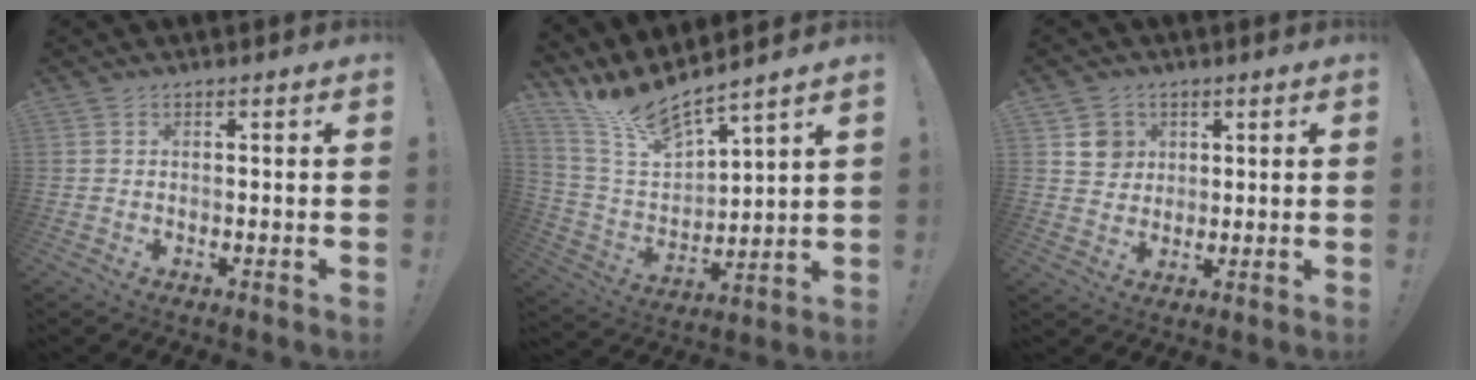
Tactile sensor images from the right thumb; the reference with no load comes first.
{"total": 13.1, "force": [11.7, 2.4, 5.4], "torque": [-0.123, -0.096, 0.208]}
{"total": 6.4, "force": [2.9, 5.7, 0.7], "torque": [0.012, -0.021, 0.054]}